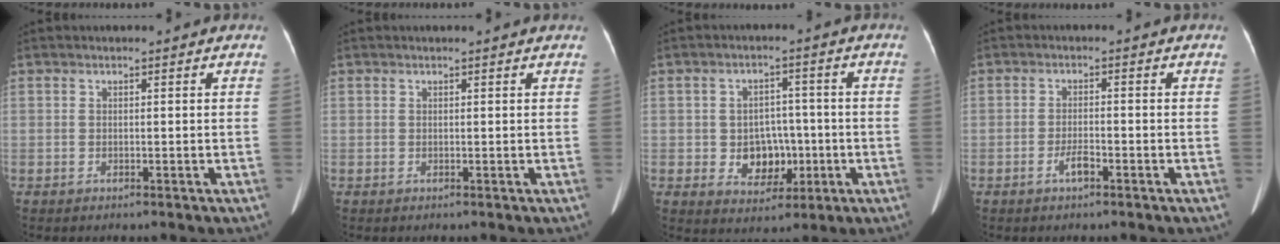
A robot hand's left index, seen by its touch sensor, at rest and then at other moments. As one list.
[{"total": 1.4, "force": [1.3, -0.1, 0.4], "torque": [-0.012, 0.006, 0.013]}, {"total": 6.7, "force": [-1.3, 5.1, 4.1], "torque": [-0.066, 0.011, -0.008]}, {"total": 2.3, "force": [-1.4, 0.6, 1.7], "torque": [-0.038, 0.000, -0.024]}]